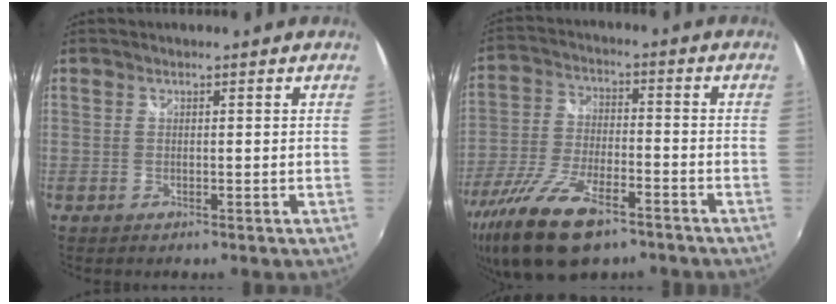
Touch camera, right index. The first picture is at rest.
{"total": 17.2, "force": [-11.3, 6.6, 11.1], "torque": [-0.241, -0.042, -0.206]}